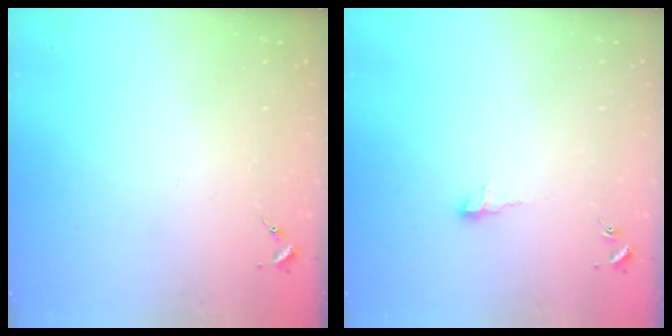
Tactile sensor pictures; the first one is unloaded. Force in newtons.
{"total": 5.1, "press": 5.1, "slide": 0.5}